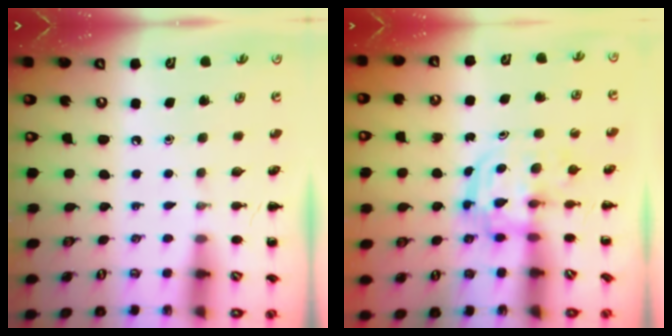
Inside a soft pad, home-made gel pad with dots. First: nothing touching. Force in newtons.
{"total": 2.9, "press": 2.9, "slide": 0.3}